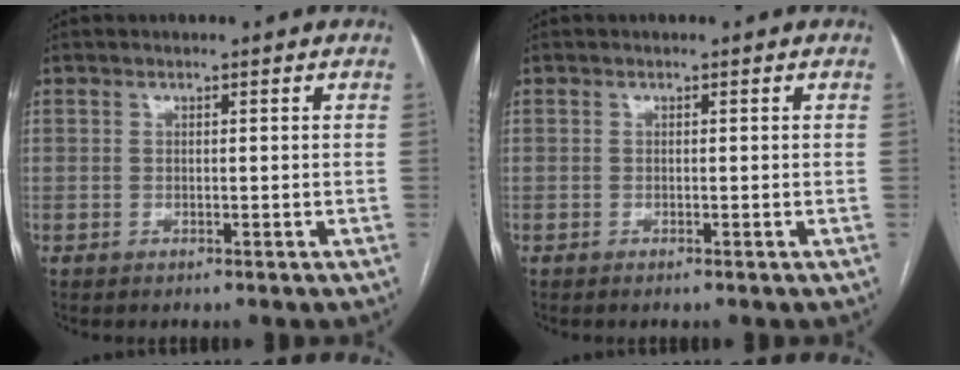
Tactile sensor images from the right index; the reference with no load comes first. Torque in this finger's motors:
{"motor_torque": [0.02, -0.03, 0.04, 0.01]}